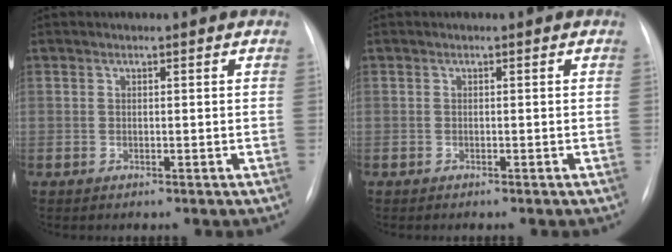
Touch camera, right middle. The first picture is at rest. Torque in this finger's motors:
{"motor_torque": [-0.01, 0.00, 0.06, -0.01]}